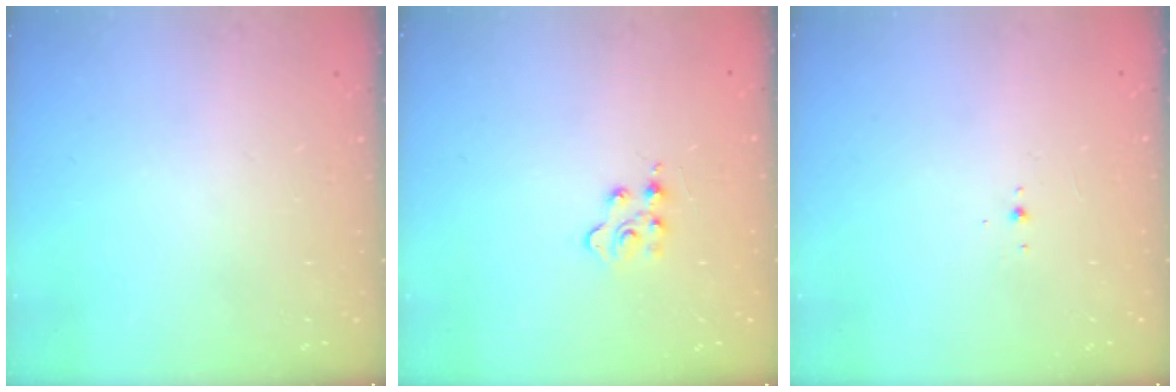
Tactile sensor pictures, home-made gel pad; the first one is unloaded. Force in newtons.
{"total": 3.5, "press": 3.4, "slide": 0.6}
{"total": 2.8, "press": 2.8, "slide": 0.7}